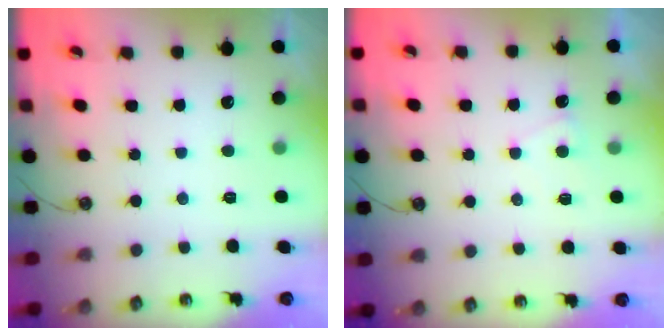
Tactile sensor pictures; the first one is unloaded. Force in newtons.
{"total": 1.2, "press": 1.1, "slide": 0.4}